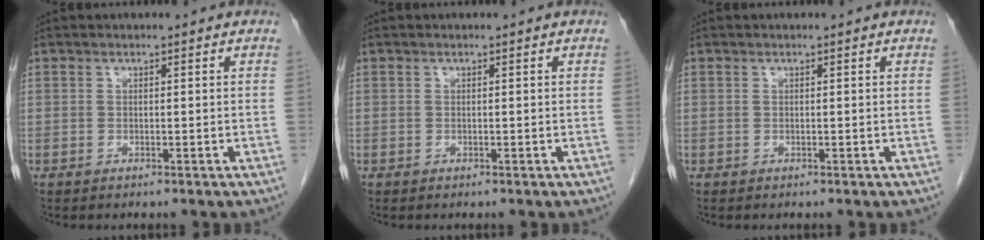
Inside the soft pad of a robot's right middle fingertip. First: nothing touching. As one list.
[{"total": 0.0}, {"total": 0.0}]